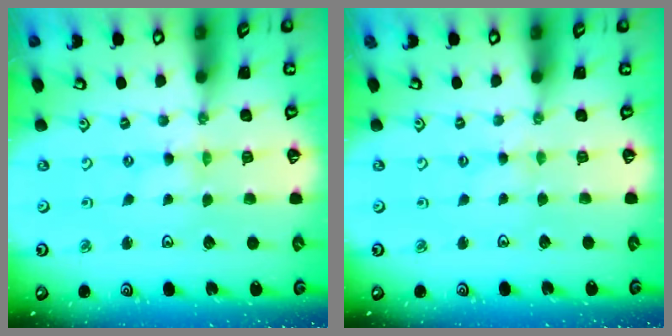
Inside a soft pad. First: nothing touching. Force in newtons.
{"total": 1.9, "press": 1.9, "slide": 0.4}